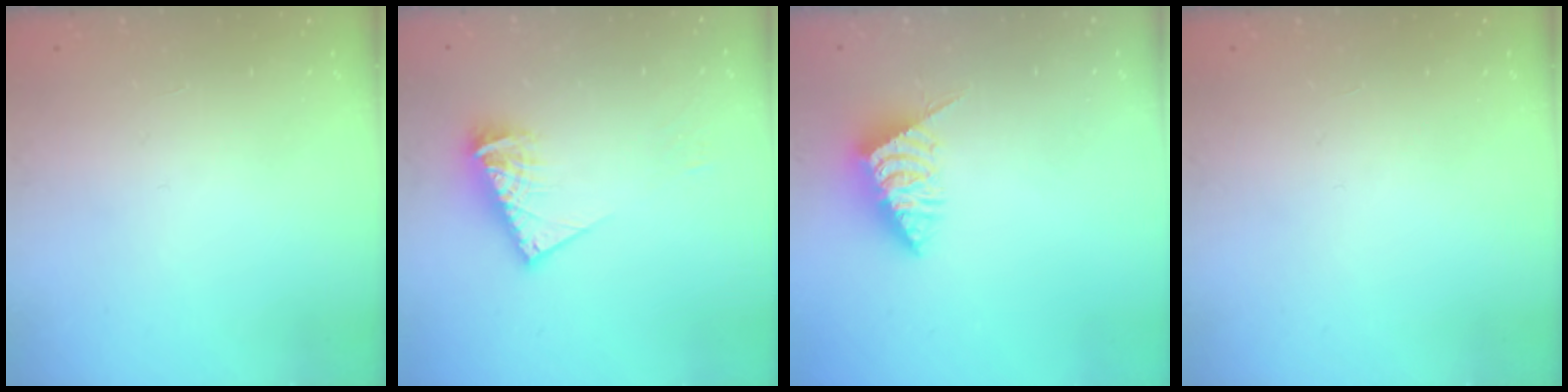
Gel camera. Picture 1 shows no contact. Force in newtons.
{"total": 10.4, "press": 10.4, "slide": 0.9}
{"total": 4.9, "press": 4.9, "slide": 0.2}
{"total": 0.0}